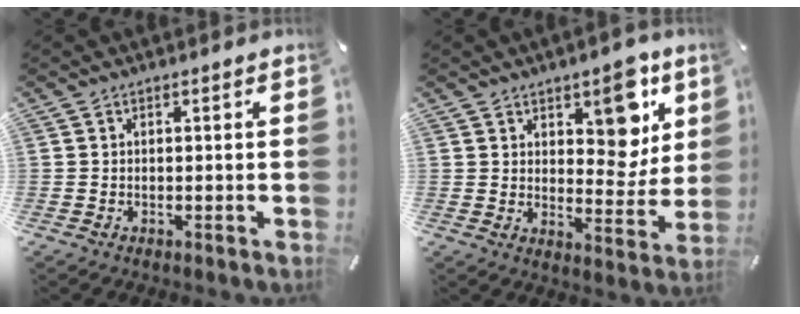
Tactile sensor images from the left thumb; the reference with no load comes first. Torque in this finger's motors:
{"motor_torque": [0.44, 0.38, 0.33, 0.03, 0.08]}